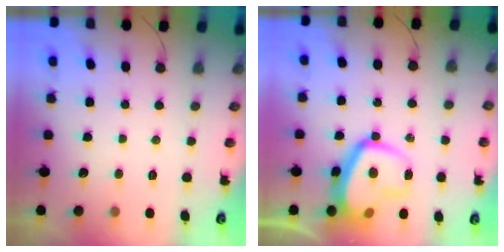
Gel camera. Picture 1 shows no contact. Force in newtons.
{"total": 15.5, "press": 15.5, "slide": 1.2}